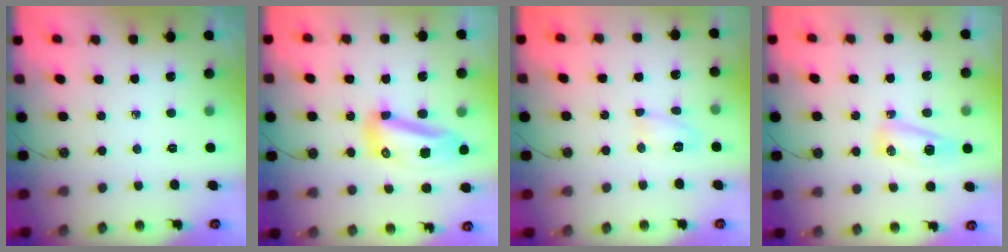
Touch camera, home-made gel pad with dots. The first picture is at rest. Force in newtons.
{"total": 12.4, "press": 12.2, "slide": 1.9}
{"total": 5.7, "press": 5.6, "slide": 0.7}
{"total": 9.4, "press": 7.9, "slide": 5.0}